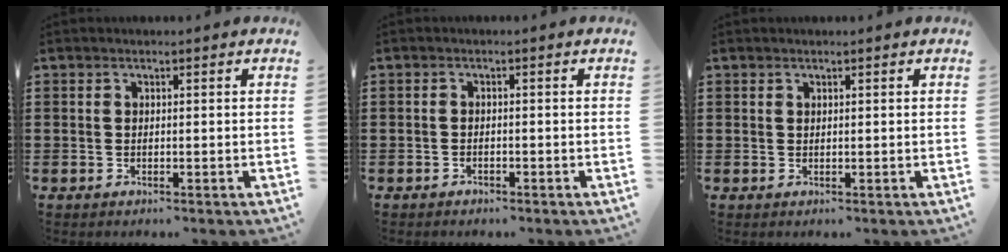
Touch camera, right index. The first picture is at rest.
{"total": 0.9, "force": [-0.8, 0.3, 0.0], "torque": [-0.004, 0.001, -0.017]}
{"total": 0.0}